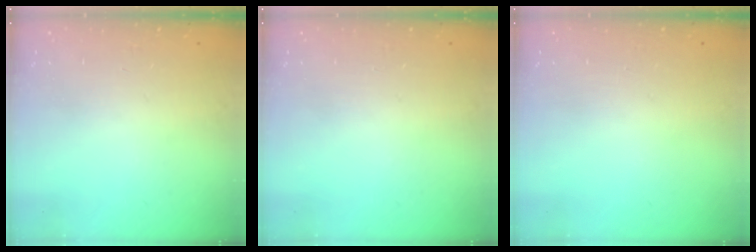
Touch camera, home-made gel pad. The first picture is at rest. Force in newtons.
{"total": 0.0}
{"total": 0.0}